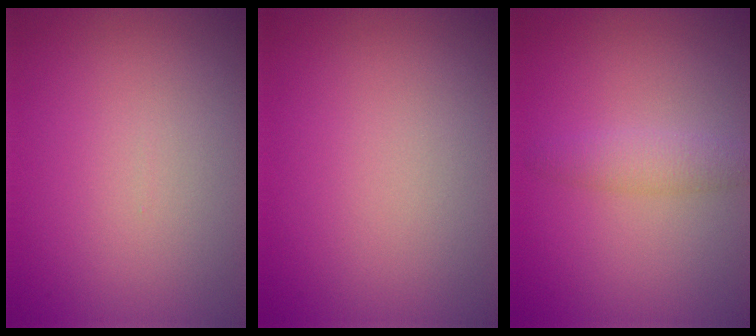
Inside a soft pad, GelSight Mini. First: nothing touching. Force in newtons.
{"total": 0.0}
{"total": 1.9, "press": 1.9, "slide": 0.0}